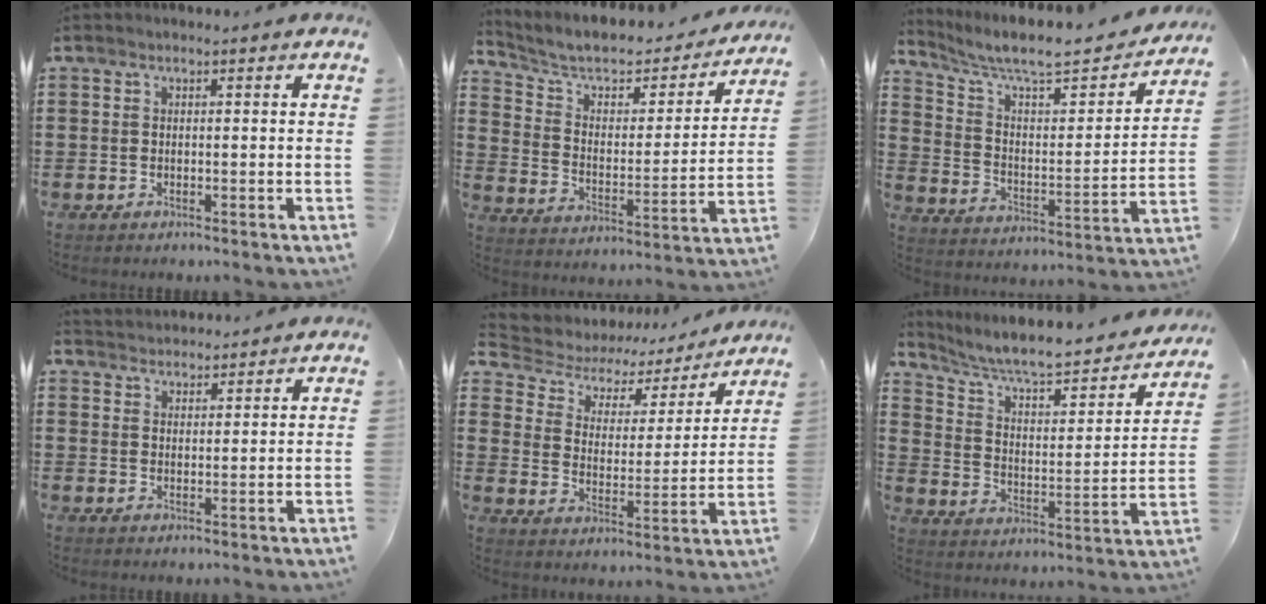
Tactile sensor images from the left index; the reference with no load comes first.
{"total": 5.7, "force": [4.4, 2.7, 2.6], "torque": [-0.075, -0.026, 0.069]}
{"total": 8.0, "force": [7.0, 0.9, 3.7], "torque": [-0.102, -0.045, 0.116]}
{"total": 2.7, "force": [2.7, 0.3, -0.5], "torque": [0.002, -0.005, 0.051]}
{"total": 4.6, "force": [3.3, 2.7, 1.6], "torque": [-0.056, -0.021, 0.048]}
{"total": 7.0, "force": [6.1, 1.0, 3.2], "torque": [-0.082, -0.049, 0.099]}